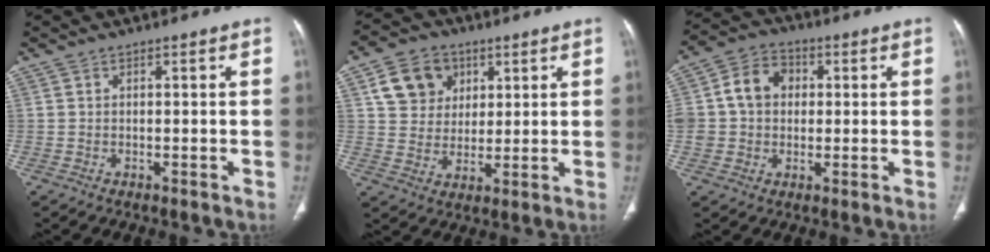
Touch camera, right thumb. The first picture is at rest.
{"total": 10.3, "force": [4.1, 8.6, 4.0], "torque": [-0.041, -0.007, 0.075]}
{"total": 10.4, "force": [1.1, 8.6, 5.7], "torque": [-0.082, 0.023, 0.013]}